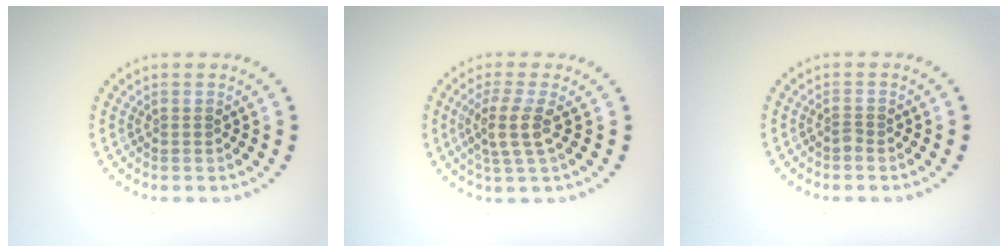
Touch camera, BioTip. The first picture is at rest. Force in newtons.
{"total": 2.9, "press": 2.4, "slide": 1.7}
{"total": 0.7, "press": 0.4, "slide": 0.6}